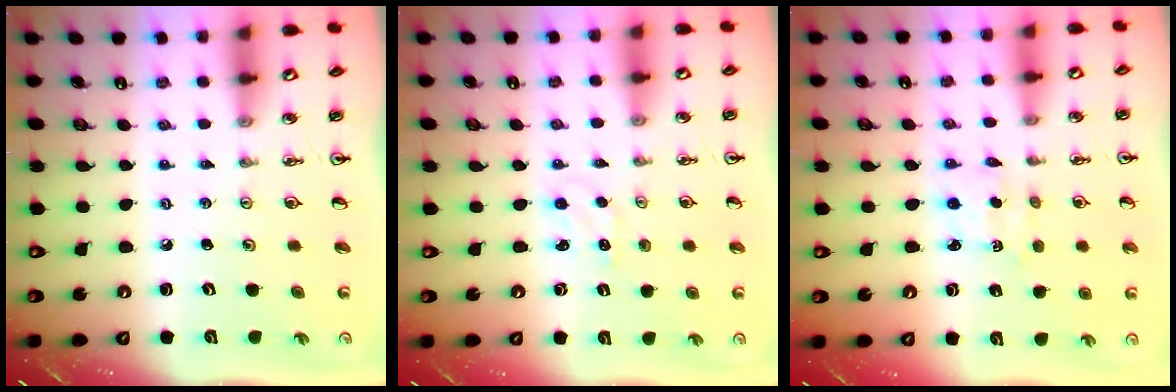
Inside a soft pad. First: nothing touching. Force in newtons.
{"total": 2.3, "press": 2.3, "slide": 0.2}
{"total": 2.2, "press": 2.2, "slide": 0.4}